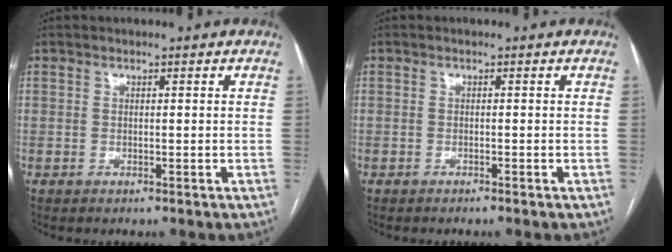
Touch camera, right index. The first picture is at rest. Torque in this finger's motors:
{"motor_torque": [-0.01, -0.01, -0.01, 0.01]}